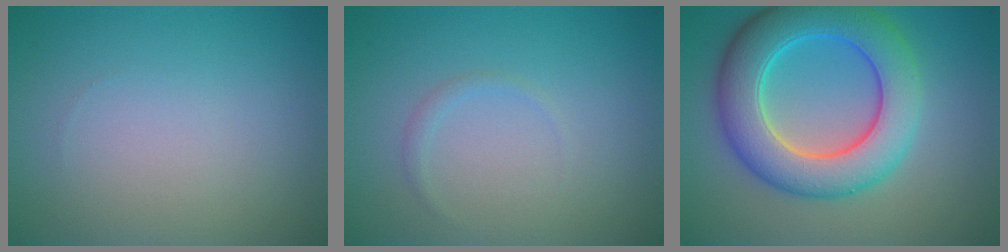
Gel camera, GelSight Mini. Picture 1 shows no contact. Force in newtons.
{"total": 0.7, "press": 0.7, "slide": 0.1}
{"total": 8.9, "press": 8.8, "slide": 0.3}